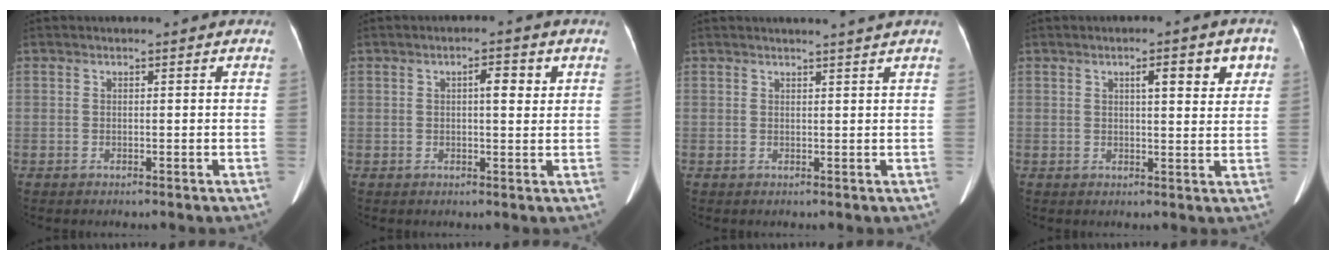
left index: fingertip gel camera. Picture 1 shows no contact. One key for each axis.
{"total": 3.4, "fx": 1.1, "fy": 0.9, "fz": 3.1, "tx": -0.048, "ty": 0.007, "tz": 0.016}
{"total": 2.7, "fx": 2.4, "fy": -0.9, "fz": 0.9, "tx": -0.014, "ty": -0.003, "tz": 0.030}
{"total": 5.8, "fx": 2.5, "fy": 1.2, "fz": 5.1, "tx": -0.067, "ty": 0.012, "tz": 0.033}